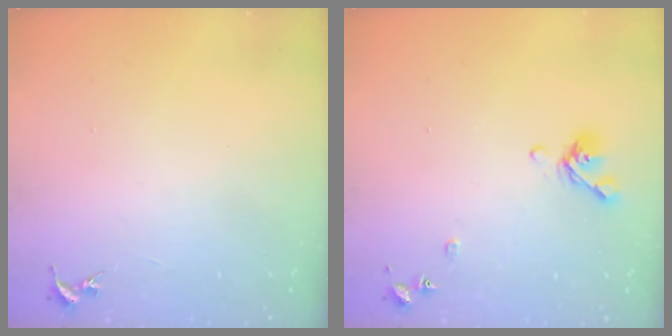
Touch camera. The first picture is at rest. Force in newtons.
{"total": 8.6, "press": 8.4, "slide": 1.4}